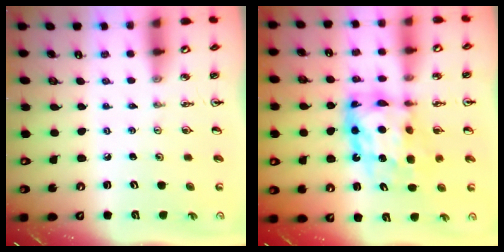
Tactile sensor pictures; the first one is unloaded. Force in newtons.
{"total": 12.2, "press": 12.1, "slide": 1.2}